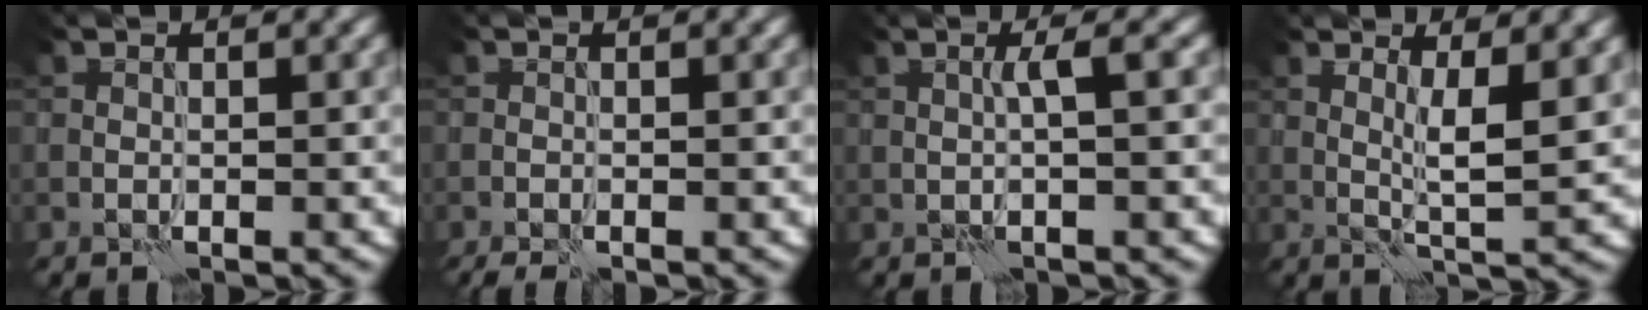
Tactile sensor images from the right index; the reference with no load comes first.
{"total": 1.6, "force": [-1.2, 0.3, 1.1], "torque": [-0.017, -0.002, -0.017]}
{"total": 1.7, "force": [0.2, -0.1, 1.7], "torque": [-0.033, 0.006, 0.001]}
{"total": 3.5, "force": [1.1, 0.5, 3.3], "torque": [-0.058, -0.007, 0.021]}